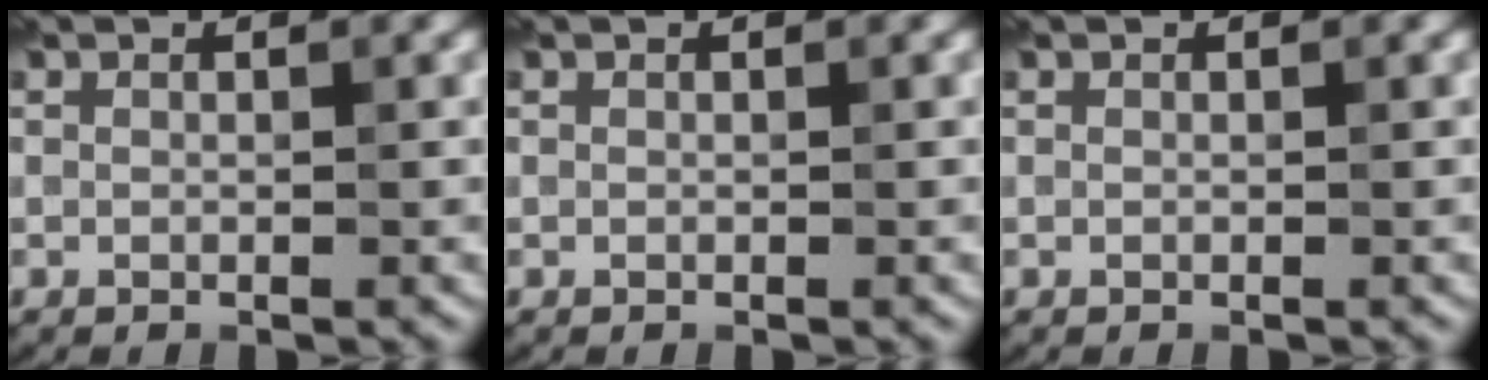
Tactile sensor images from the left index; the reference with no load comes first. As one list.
[{"total": 0.0}, {"total": 0.0}]